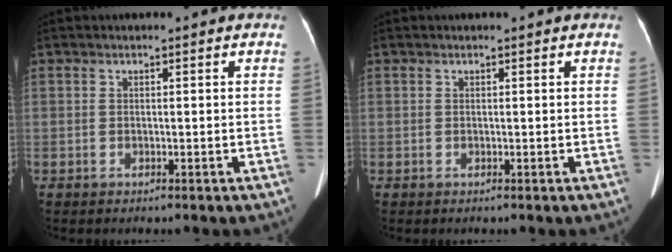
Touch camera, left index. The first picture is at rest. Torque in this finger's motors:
{"motor_torque": [-0.03, 0.00, -0.01, 0.00]}